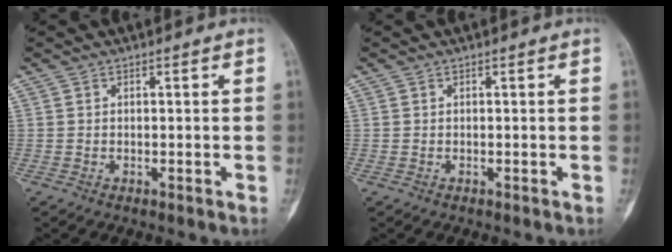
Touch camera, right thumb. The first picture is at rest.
{"total": 0.0}